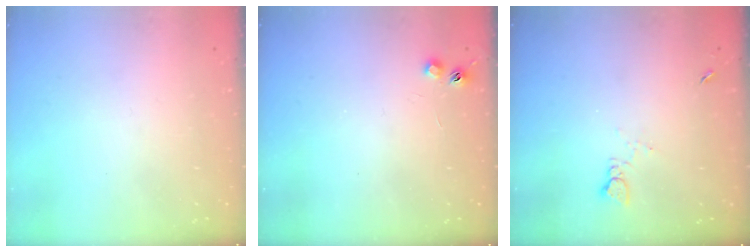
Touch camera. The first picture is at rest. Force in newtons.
{"total": 4.5, "press": 4.4, "slide": 0.6}
{"total": 2.1, "press": 2.0, "slide": 0.3}